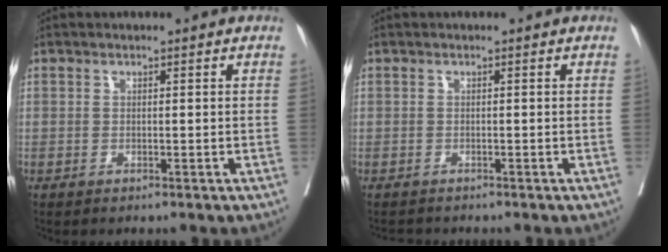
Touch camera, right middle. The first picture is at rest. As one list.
[{"total": 1.1, "force": [-1.0, 0.3, -0.2], "torque": [-0.006, -0.007, -0.017]}]